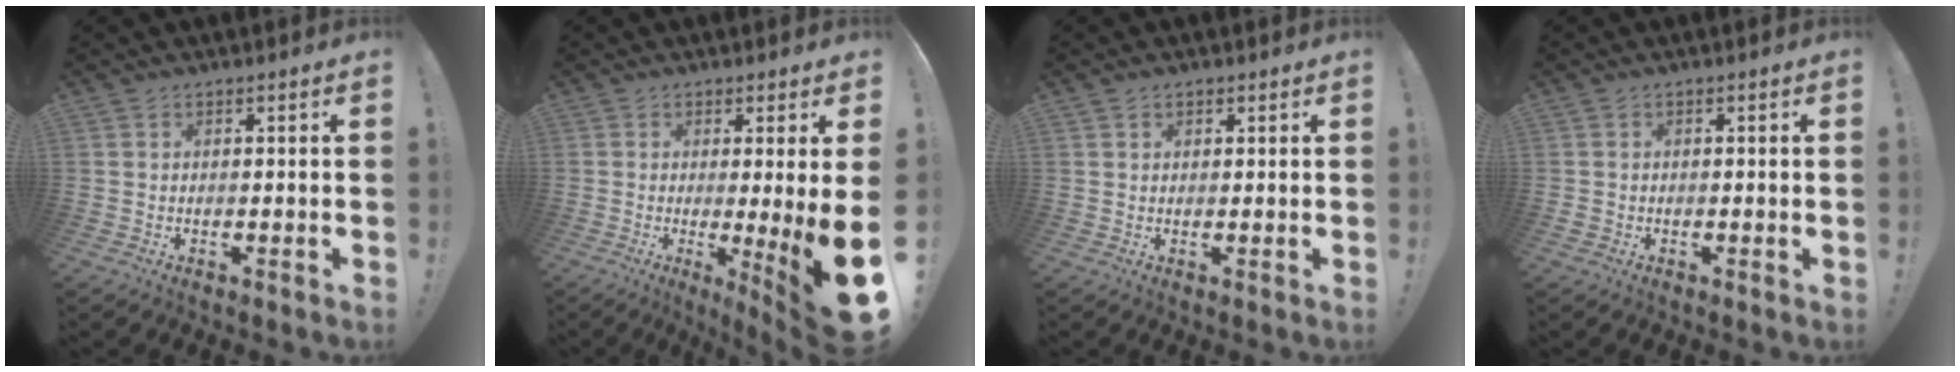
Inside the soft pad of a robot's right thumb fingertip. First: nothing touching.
{"total": 10.3, "force": [-0.7, -0.4, 10.3], "torque": [-0.129, -0.028, -0.009]}
{"total": 1.2, "force": [0.7, 0.9, 0.2], "torque": [0.002, 0.000, 0.013]}
{"total": 0.9, "force": [-0.4, 0.8, 0.2], "torque": [-0.006, 0.003, -0.008]}